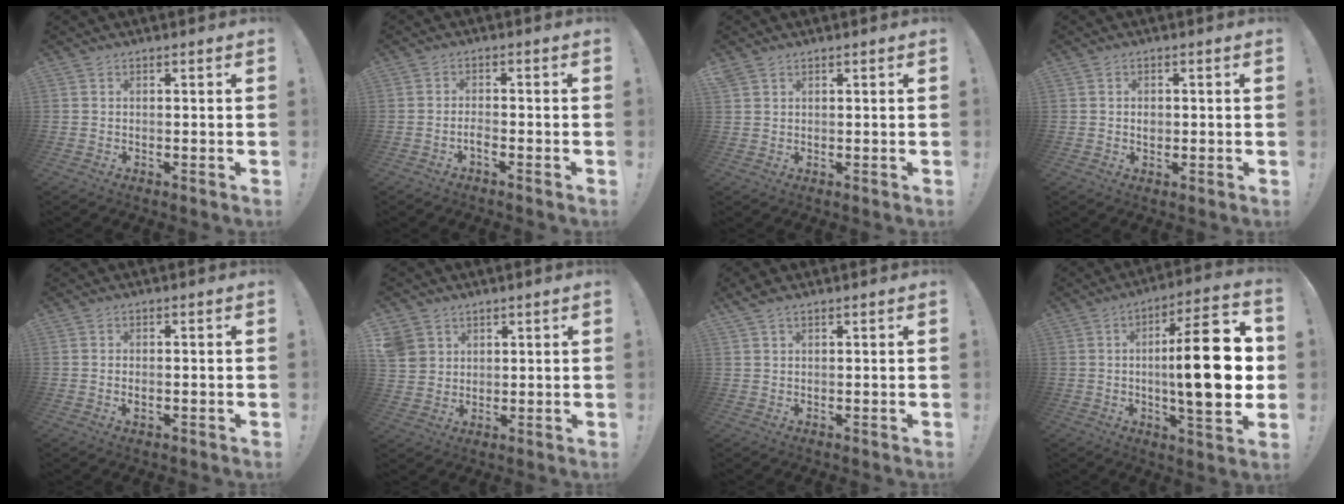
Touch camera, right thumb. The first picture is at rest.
{"total": 2.3, "force": [-1.6, 0.3, 1.6], "torque": [-0.026, 0.000, -0.028]}
{"total": 1.7, "force": [1.4, 1.0, 0.4], "torque": [0.000, -0.003, 0.025]}
{"total": 2.0, "force": [-0.2, 1.7, 1.0], "torque": [-0.003, -0.001, -0.008]}
{"total": 1.0, "force": [-0.1, 0.5, 0.9], "torque": [-0.008, -0.002, -0.003]}
{"total": 6.1, "force": [3.4, 4.9, 0.9], "torque": [-0.014, -0.022, 0.070]}
{"total": 2.2, "force": [1.7, 1.0, 1.2], "torque": [-0.017, -0.006, 0.030]}
{"total": 23.2, "force": [0.8, 5.8, 22.5], "torque": [-0.343, -0.008, 0.007]}